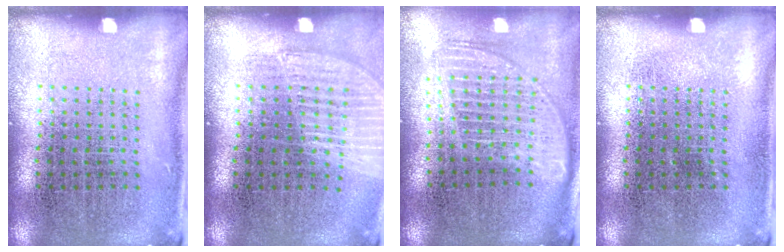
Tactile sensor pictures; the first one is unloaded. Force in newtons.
{"total": 1.1, "press": 1.0, "slide": 0.3}
{"total": 1.7, "press": 1.4, "slide": 0.9}
{"total": 0.0}